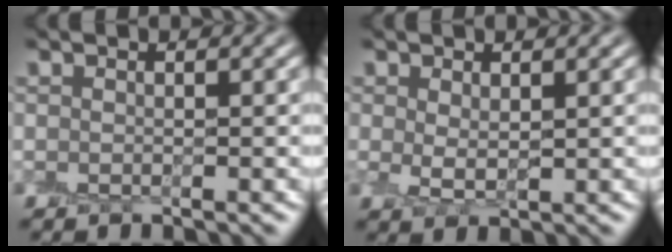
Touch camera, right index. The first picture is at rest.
{"total": 2.0, "force": [0.4, 1.2, 1.5], "torque": [-0.030, 0.005, 0.011]}